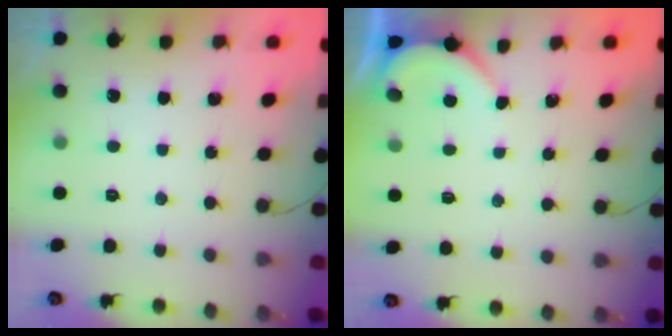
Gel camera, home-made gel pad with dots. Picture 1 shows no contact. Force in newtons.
{"total": 1.4, "press": 1.4, "slide": 0.2}